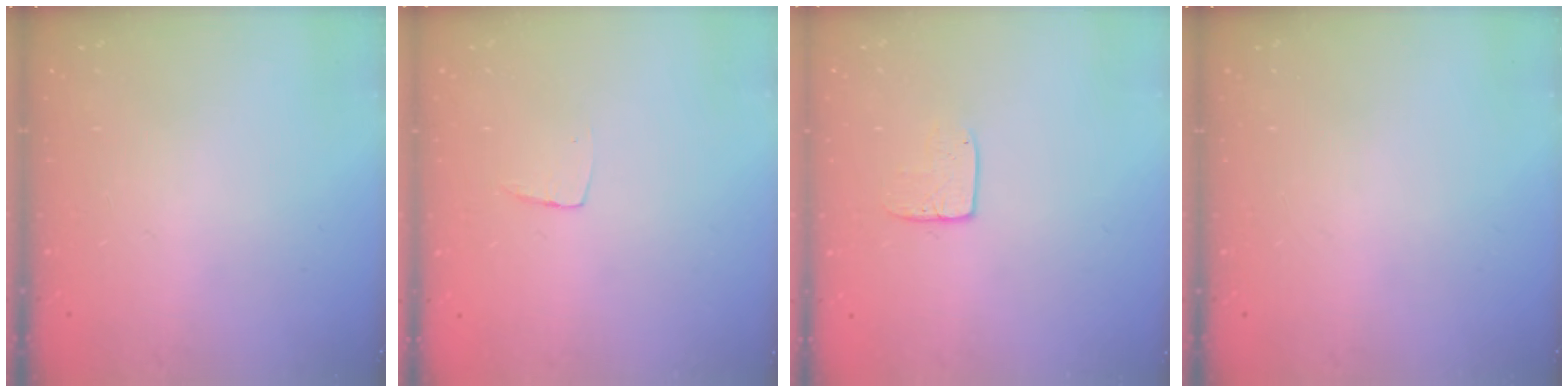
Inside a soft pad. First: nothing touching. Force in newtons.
{"total": 3.7, "press": 3.7, "slide": 0.2}
{"total": 6.5, "press": 6.5, "slide": 0.4}
{"total": 0.0}